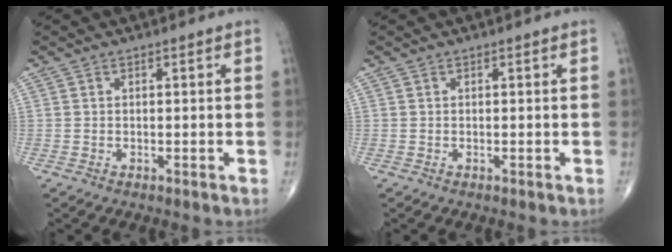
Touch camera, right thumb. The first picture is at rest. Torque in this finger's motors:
{"motor_torque": [0.01, 0.01, 0.08, 0.08, 0.00]}